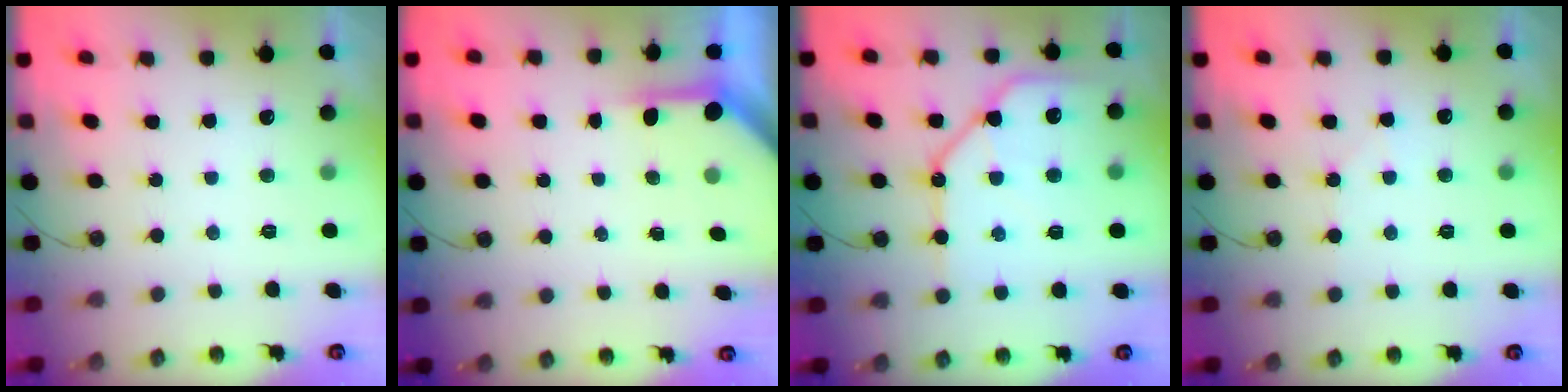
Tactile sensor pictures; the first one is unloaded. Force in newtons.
{"total": 3.9, "press": 3.9, "slide": 0.4}
{"total": 14.6, "press": 14.5, "slide": 1.6}
{"total": 3.7, "press": 3.6, "slide": 0.7}